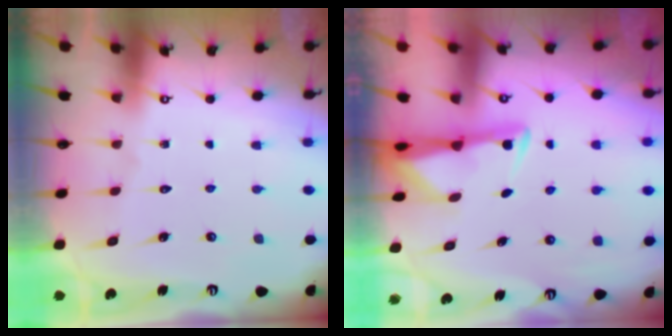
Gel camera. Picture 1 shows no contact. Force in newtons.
{"total": 3.1, "press": 3.1, "slide": 0.5}